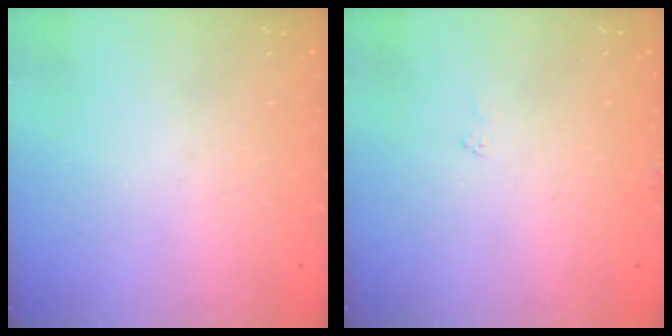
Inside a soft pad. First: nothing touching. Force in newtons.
{"total": 4.1, "press": 4.0, "slide": 0.2}